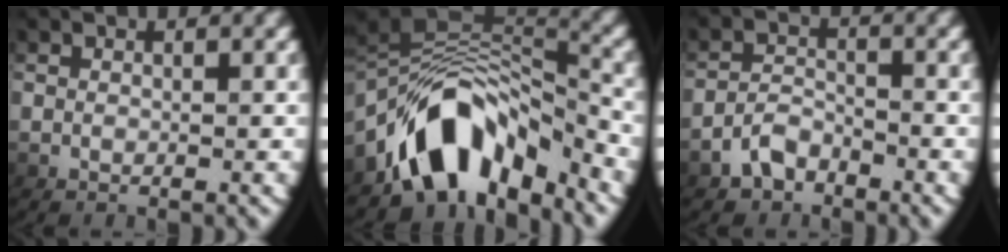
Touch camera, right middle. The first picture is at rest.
{"total": 9.4, "force": [-3.6, 5.9, 6.4], "torque": [-0.128, -0.021, -0.050]}
{"total": 2.4, "force": [-2.1, 1.0, 0.5], "torque": [-0.015, -0.004, -0.035]}